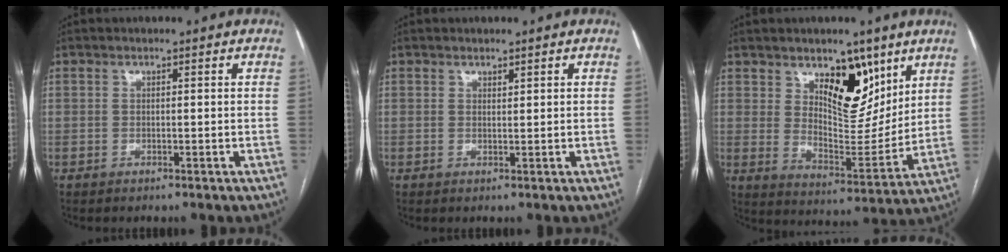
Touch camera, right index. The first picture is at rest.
{"total": 0.6, "force": [0.5, 0.1, 0.2], "torque": [-0.005, -0.004, 0.008]}
{"total": 11.6, "force": [6.8, 5.3, 7.8], "torque": [-0.112, -0.013, 0.121]}